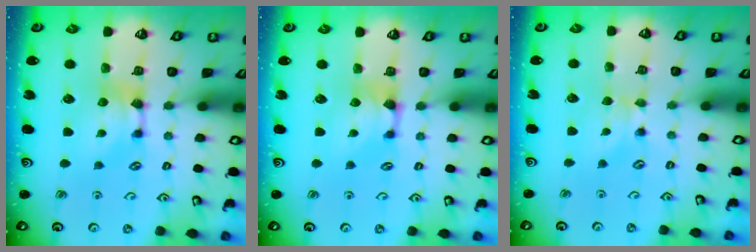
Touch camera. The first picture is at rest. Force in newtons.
{"total": 1.0, "press": 0.3, "slide": 0.9}
{"total": 0.9, "press": 0.8, "slide": 0.5}